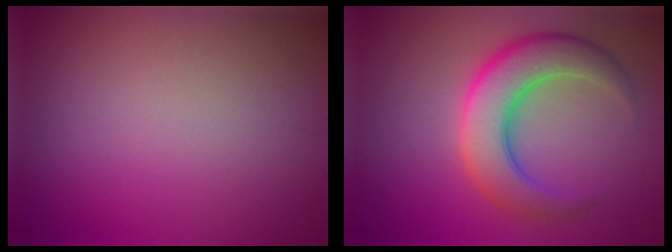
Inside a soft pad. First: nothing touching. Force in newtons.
{"total": 7.0, "press": 7.0, "slide": 0.2}